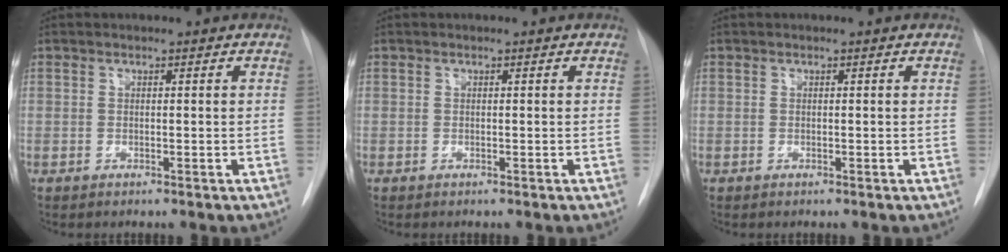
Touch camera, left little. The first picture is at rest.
{"total": 0.0}
{"total": 0.0}